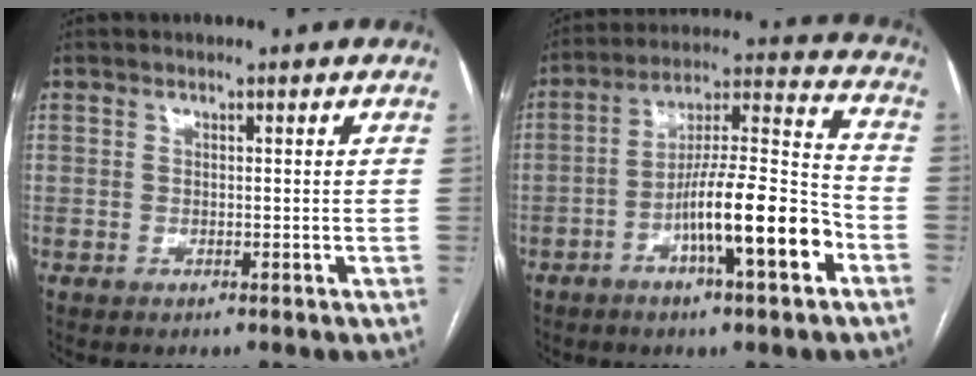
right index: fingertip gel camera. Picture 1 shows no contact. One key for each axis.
{"total": 15.0, "fx": -6.1, "fy": 1.6, "fz": 13.6, "tx": -0.229, "ty": 0.009, "tz": -0.099}